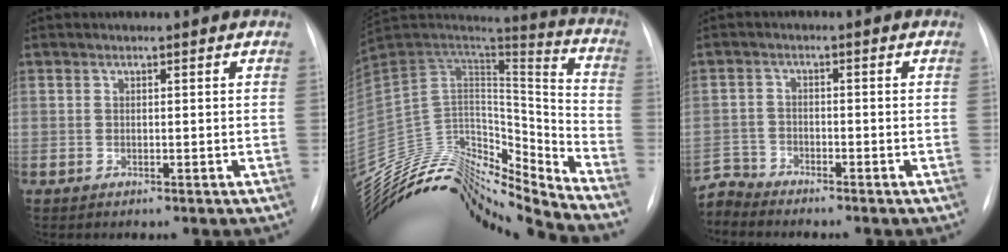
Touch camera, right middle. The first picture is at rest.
{"total": 23.7, "force": [-22.1, 4.6, 7.4], "torque": [-0.151, 0.059, -0.366]}
{"total": 3.9, "force": [-3.8, 0.1, -1.0], "torque": [0.021, -0.009, -0.074]}